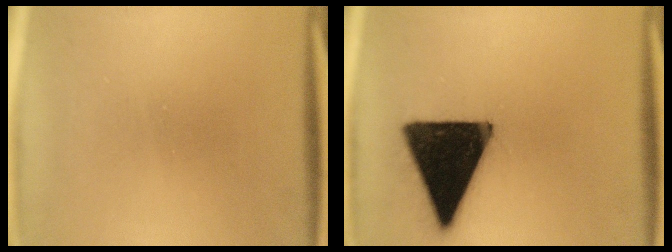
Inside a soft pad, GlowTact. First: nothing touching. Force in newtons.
{"total": 19.2}